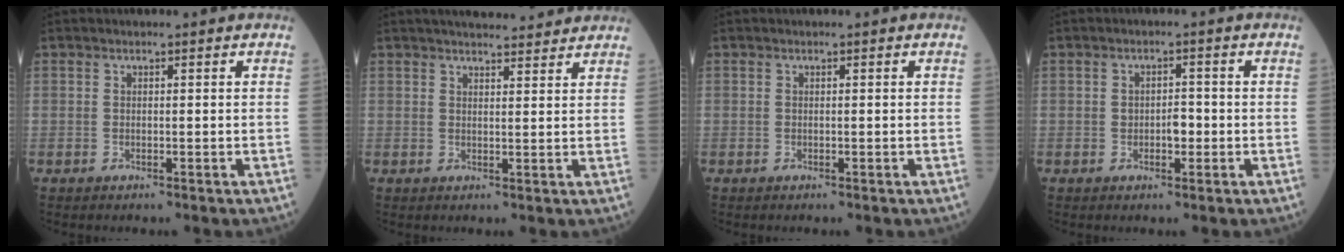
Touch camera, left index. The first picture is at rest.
{"total": 9.9, "force": [9.1, 1.5, 3.7], "torque": [-0.050, 0.020, 0.115]}
{"total": 0.0}
{"total": 2.4, "force": [-0.6, 1.3, 1.9], "torque": [-0.027, 0.005, -0.007]}